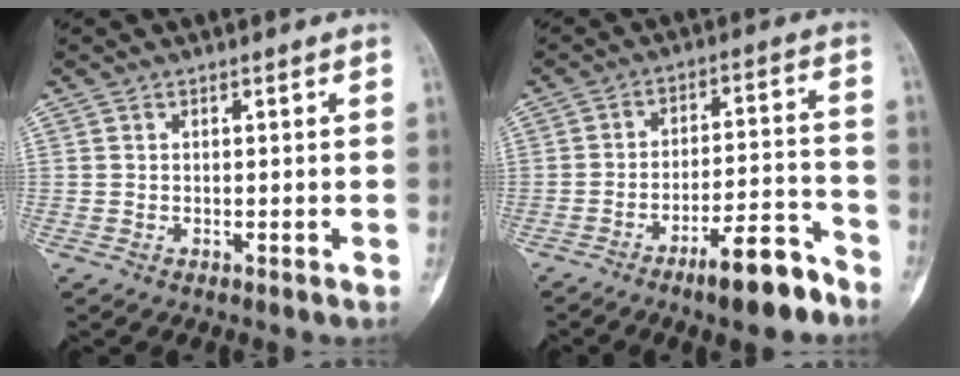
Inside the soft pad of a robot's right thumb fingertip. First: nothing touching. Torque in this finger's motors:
{"motor_torque": [1.63, 0.48, 0.80, -1.06, 0.21]}